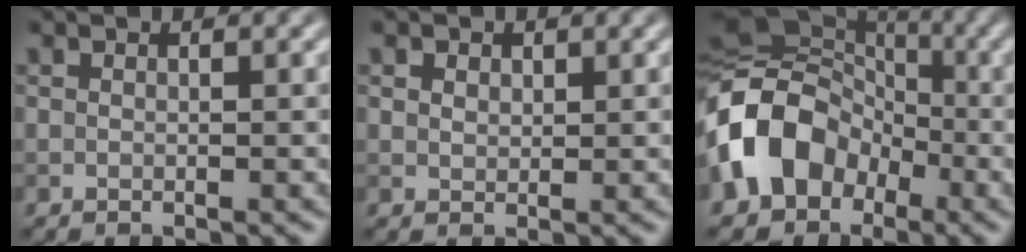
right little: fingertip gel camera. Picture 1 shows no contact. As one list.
[{"total": 2.0, "force": [1.3, 1.4, 0.8], "torque": [-0.019, 0.004, 0.016]}, {"total": 11.4, "force": [-3.5, 8.9, 6.2], "torque": [-0.125, -0.003, -0.083]}]